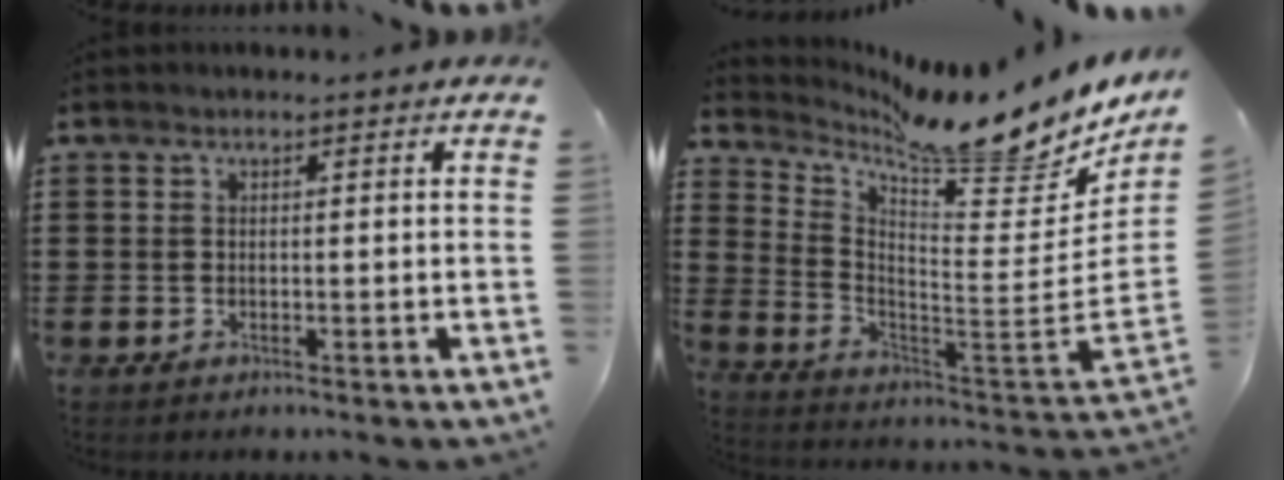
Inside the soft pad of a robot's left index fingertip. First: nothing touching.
{"total": 12.2, "force": [10.0, 2.4, 6.6], "torque": [-0.115, -0.087, 0.161]}